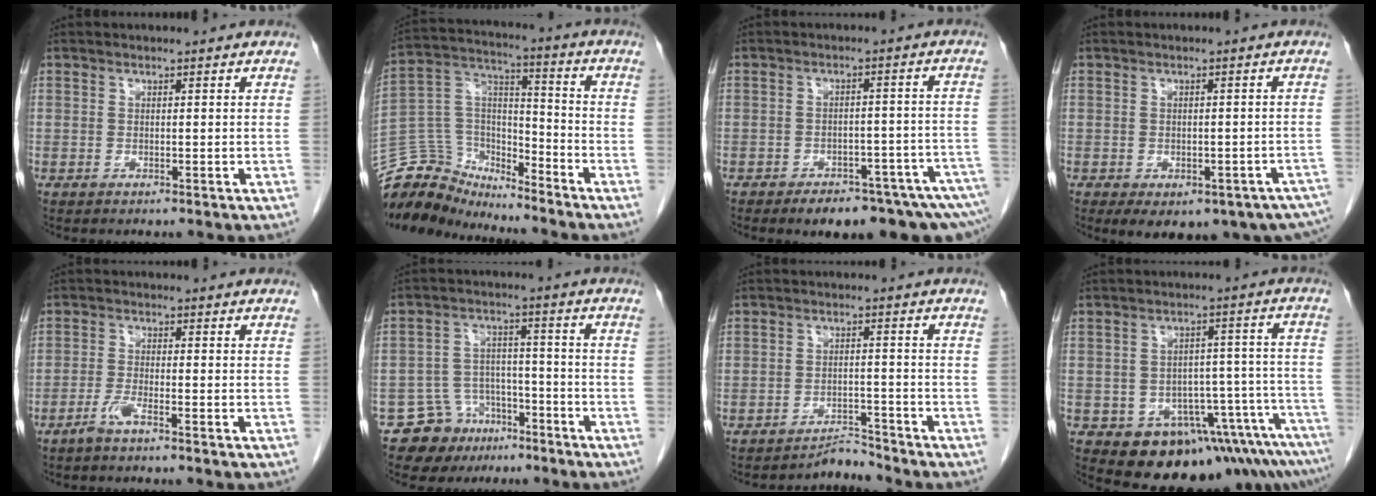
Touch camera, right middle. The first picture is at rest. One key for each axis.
{"total": 12.9, "fx": -12.4, "fy": 3.2, "fz": 1.0, "tx": -0.024, "ty": 0.059, "tz": -0.237}
{"total": 13.2, "fx": -10.8, "fy": 3.3, "fz": 6.9, "tx": -0.043, "ty": 0.024, "tz": -0.132}
{"total": 16.2, "fx": -10.9, "fy": 8.0, "fz": 8.8, "tx": -0.106, "ty": -0.002, "tz": -0.117}
{"total": 2.4, "fx": -1.7, "fy": -0.2, "fz": 1.7, "tx": -0.039, "ty": -0.002, "tz": -0.038}
{"total": 7.6, "fx": -5.4, "fy": 5.3, "fz": 0.5, "tx": -0.011, "ty": 0.029, "tz": -0.086}
{"total": 3.0, "fx": -2.8, "fy": -0.1, "fz": -1.1, "tx": 0.023, "ty": 0.000, "tz": -0.041}
{"total": 12.5, "fx": -10.2, "fy": 4.4, "fz": 5.8, "tx": -0.042, "ty": 0.044, "tz": -0.126}